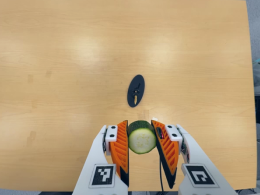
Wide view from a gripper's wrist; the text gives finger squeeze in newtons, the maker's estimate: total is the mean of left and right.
{"total": 10.8, "left": 9.7, "right": 11.9}